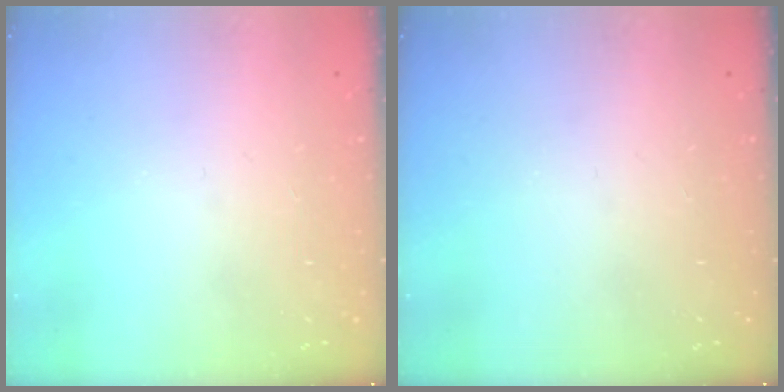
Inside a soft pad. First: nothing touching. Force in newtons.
{"total": 0.0}